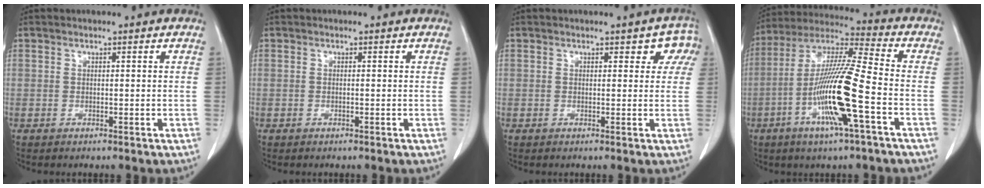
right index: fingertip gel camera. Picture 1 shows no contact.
{"total": 0.0}
{"total": 3.2, "force": [1.7, 2.0, 1.7], "torque": [0.000, 0.006, 0.008]}
{"total": 15.7, "force": [-5.0, -0.1, 14.8], "torque": [-0.296, -0.007, -0.100]}